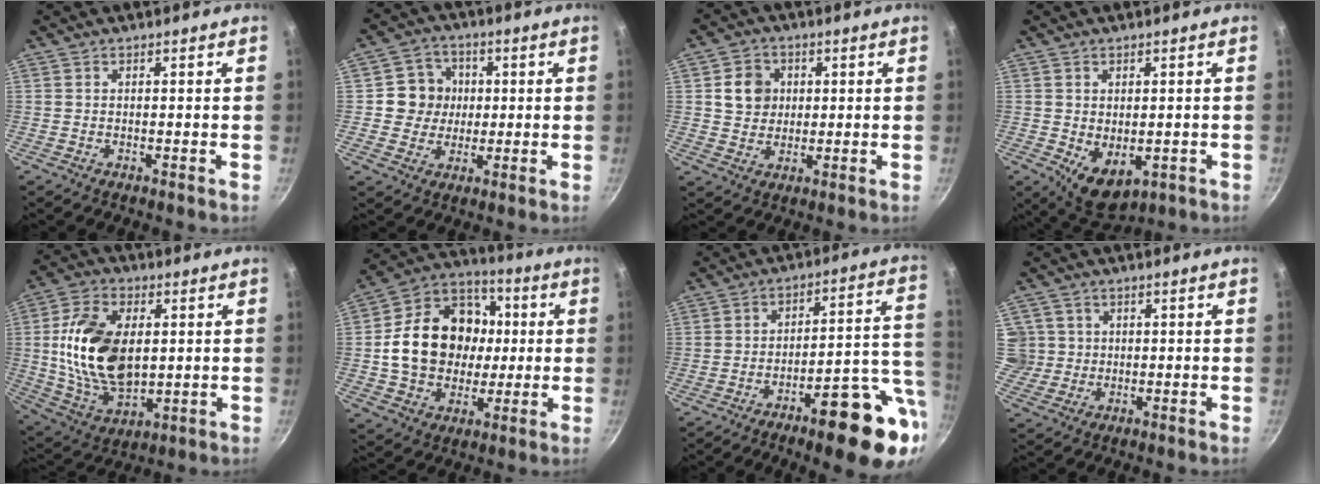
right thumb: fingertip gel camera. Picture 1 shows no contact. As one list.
[{"total": 7.8, "force": [0.7, 7.4, 2.2], "torque": [0.004, 0.008, 0.001]}, {"total": 6.6, "force": [1.4, 5.9, 2.7], "torque": [-0.018, 0.005, 0.021]}, {"total": 7.3, "force": [-1.0, 4.8, 5.4], "torque": [-0.066, -0.014, 0.002]}, {"total": 18.8, "force": [1.9, 11.7, 14.6], "torque": [-0.257, -0.006, 0.043]}, {"total": 20.7, "force": [0.8, 16.8, 12.1], "torque": [-0.183, 0.035, 0.013]}, {"total": 17.8, "force": [-6.5, 5.1, 15.8], "torque": [-0.182, 0.035, -0.090]}, {"total": 5.0, "force": [0.8, 4.8, 0.7], "torque": [0.020, 0.005, 0.016]}]